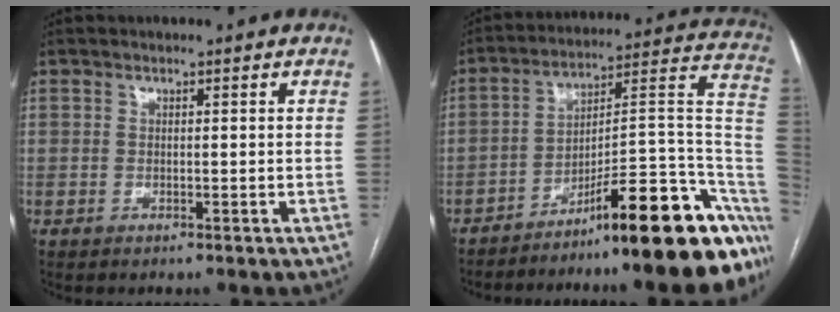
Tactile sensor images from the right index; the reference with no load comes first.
{"total": 22.9, "force": [-15.6, 2.5, 16.6], "torque": [-0.127, 0.053, -0.230]}